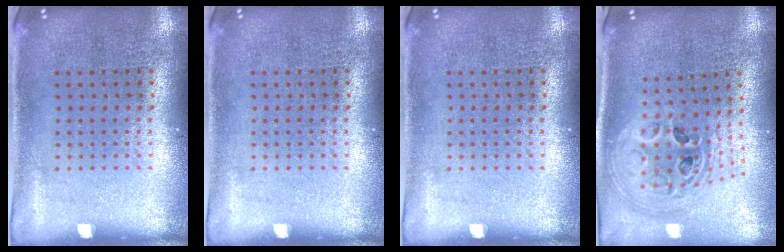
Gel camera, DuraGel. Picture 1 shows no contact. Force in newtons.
{"total": 0.0}
{"total": 0.0}
{"total": 2.5, "press": 1.8, "slide": 1.7}